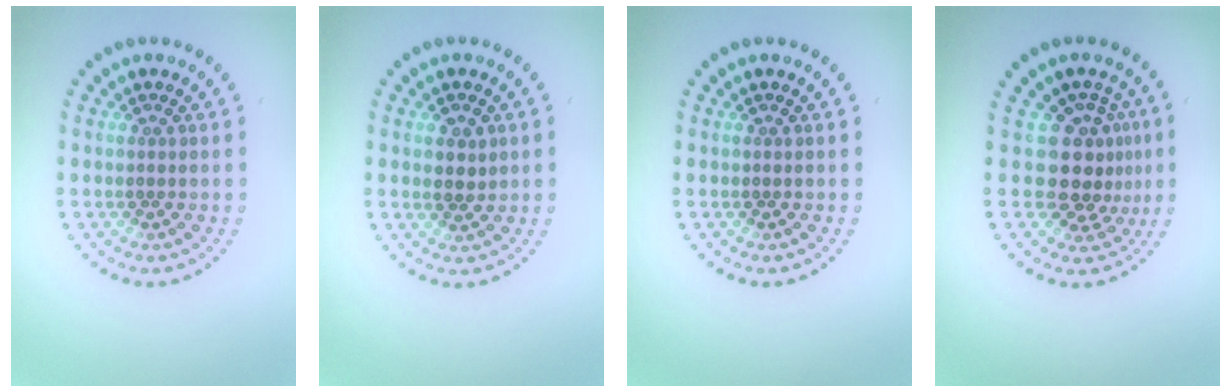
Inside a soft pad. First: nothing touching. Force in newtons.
{"total": 1.3, "press": 1.3, "slide": 0.3}
{"total": 0.0}
{"total": 4.0, "press": 3.0, "slide": 2.5}